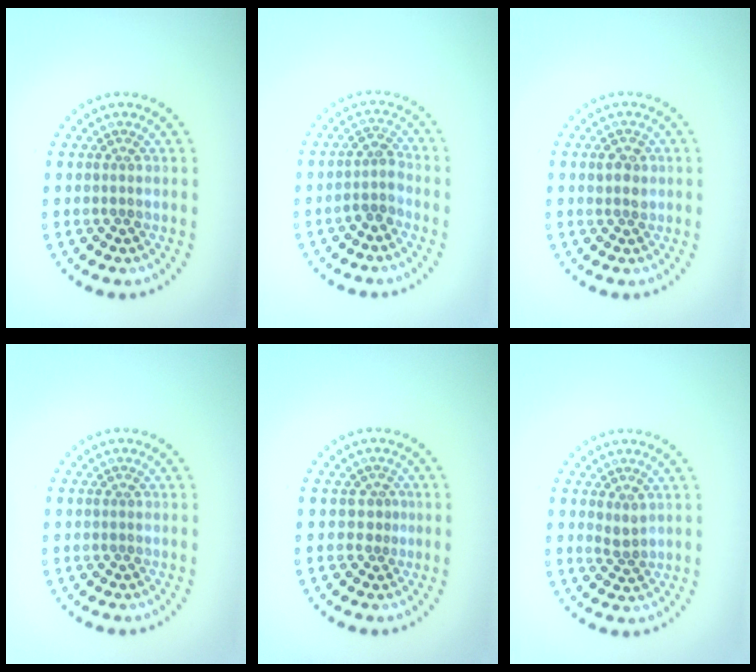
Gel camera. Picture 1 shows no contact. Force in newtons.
{"total": 1.9, "press": 1.5, "slide": 1.1}
{"total": 1.6, "press": 1.6, "slide": 0.3}
{"total": 0.0}
{"total": 1.1, "press": 0.5, "slide": 1.0}
{"total": 1.3, "press": 1.0, "slide": 0.8}